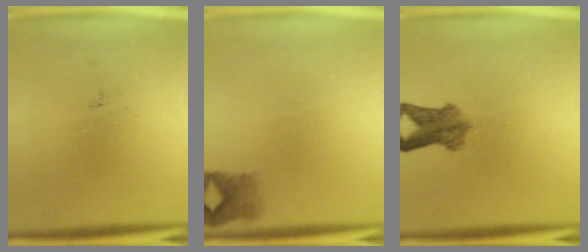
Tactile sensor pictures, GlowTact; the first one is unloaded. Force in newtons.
{"total": 2.3}
{"total": 4.8}